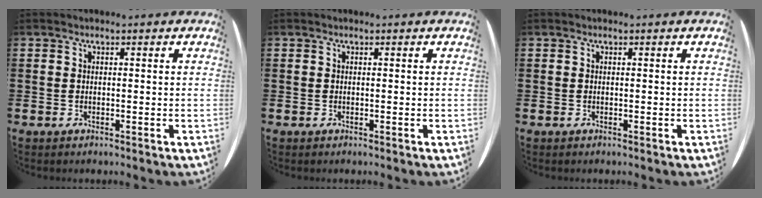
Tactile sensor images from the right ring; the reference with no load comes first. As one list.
[{"total": 0.0}, {"total": 0.0}]